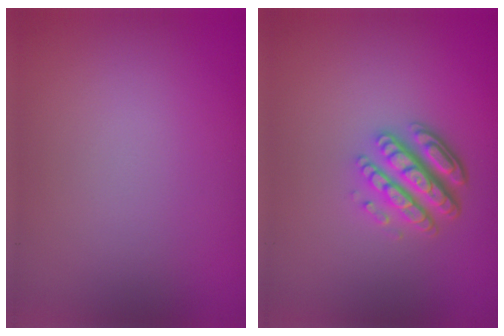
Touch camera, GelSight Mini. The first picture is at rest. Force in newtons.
{"total": 4.8, "press": 3.4, "slide": 3.4}